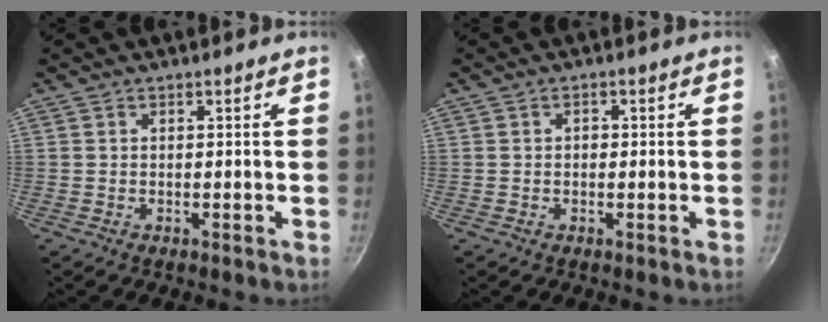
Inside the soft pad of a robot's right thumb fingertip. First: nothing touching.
{"total": 1.2, "force": [0.0, 0.9, 0.7], "torque": [-0.009, 0.005, -0.001]}